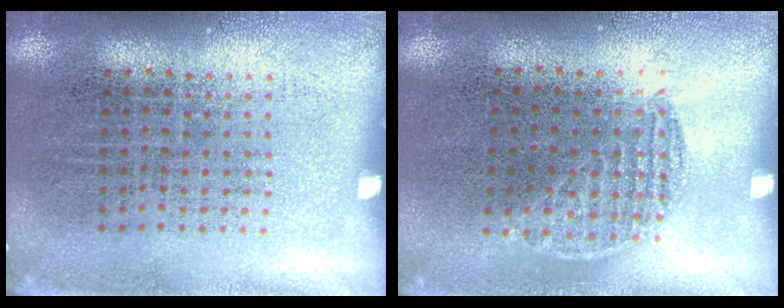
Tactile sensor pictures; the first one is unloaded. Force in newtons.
{"total": 0.7, "press": 0.6, "slide": 0.4}